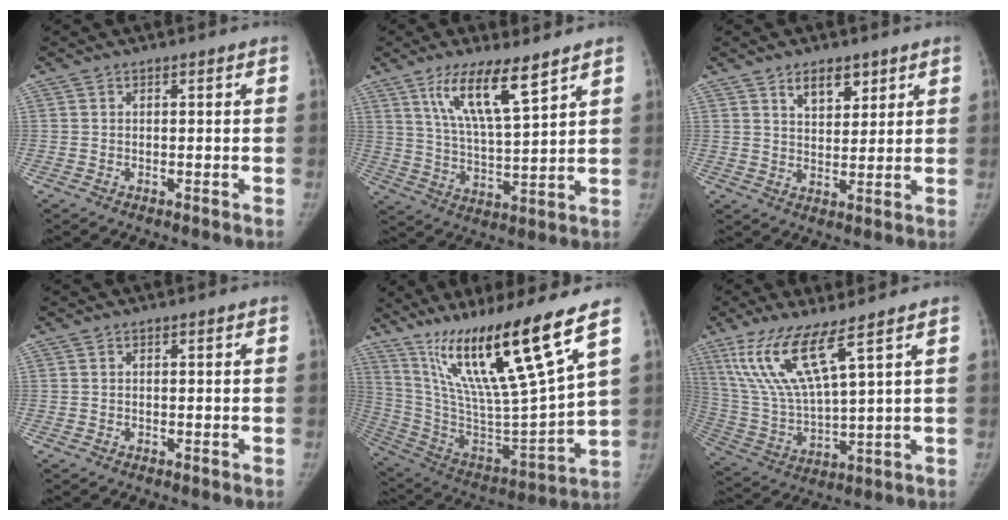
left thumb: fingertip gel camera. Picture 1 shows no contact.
{"total": 11.8, "force": [7.2, 2.4, 9.0], "torque": [-0.156, -0.038, 0.140]}
{"total": 5.8, "force": [3.6, 3.1, 3.2], "torque": [-0.026, -0.024, 0.060]}
{"total": 0.0}
{"total": 24.3, "force": [15.0, 1.6, 19.1], "torque": [-0.313, -0.070, 0.276]}
{"total": 13.3, "force": [7.7, 2.1, 10.6], "torque": [-0.234, -0.039, 0.166]}